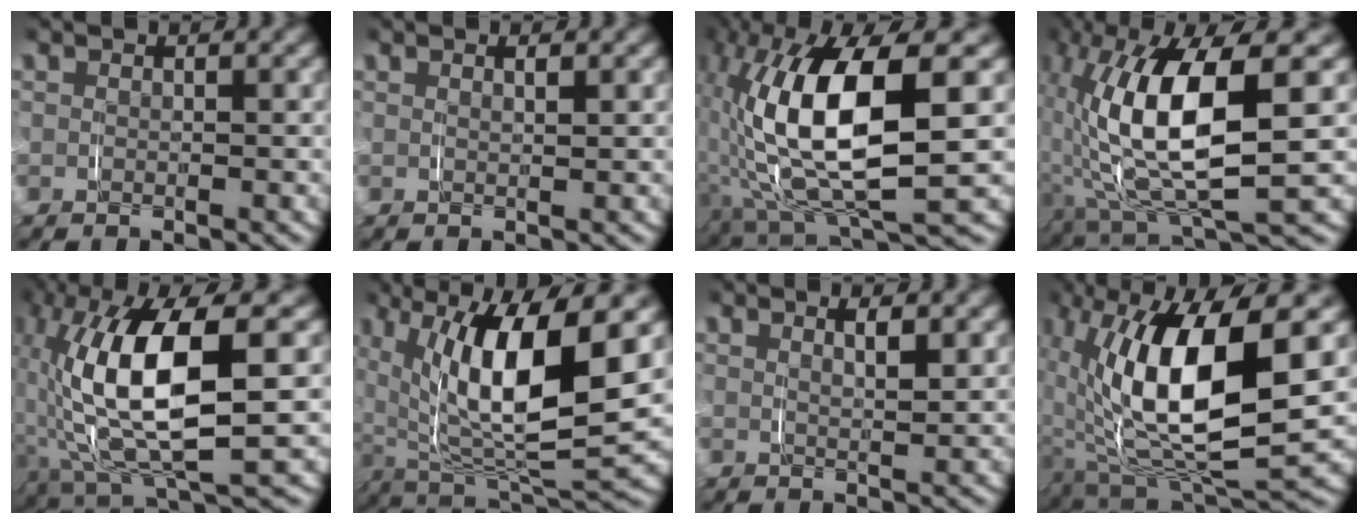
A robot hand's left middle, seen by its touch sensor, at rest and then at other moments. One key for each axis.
{"total": 1.0, "fx": 0.6, "fy": -0.1, "fz": 0.7, "tx": -0.011, "ty": 0.000, "tz": 0.011}
{"total": 15.3, "fx": 0.8, "fy": 6.9, "fz": 13.6, "tx": -0.279, "ty": -0.016, "tz": 0.031}
{"total": 13.7, "fx": 0.6, "fy": 5.8, "fz": 12.4, "tx": -0.253, "ty": -0.013, "tz": 0.025}
{"total": 13.8, "fx": 0.6, "fy": 6.0, "fz": 12.4, "tx": -0.254, "ty": -0.010, "tz": 0.023}
{"total": 14.3, "fx": 2.3, "fy": 6.5, "fz": 12.6, "tx": -0.213, "ty": 0.001, "tz": 0.047}
{"total": 2.0, "fx": 1.3, "fy": 0.1, "fz": 1.6, "tx": -0.028, "ty": -0.004, "tz": 0.025}
{"total": 16.7, "fx": 0.1, "fy": 8.5, "fz": 14.3, "tx": -0.279, "ty": -0.022, "tz": 0.023}